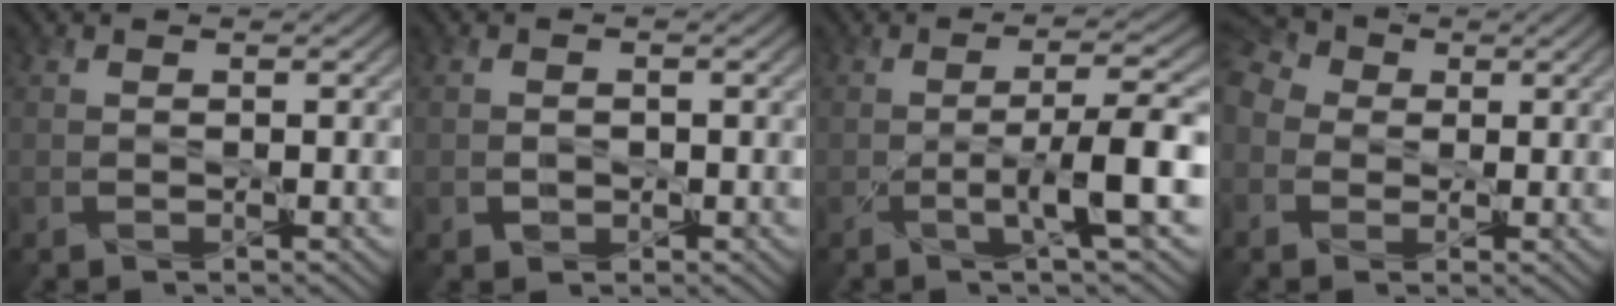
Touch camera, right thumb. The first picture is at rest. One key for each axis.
{"total": 1.1, "fx": -0.3, "fy": 0.9, "fz": 0.5, "tx": -0.009, "ty": -0.005, "tz": -0.007}
{"total": 5.7, "fx": -1.4, "fy": 0.5, "fz": 5.5, "tx": -0.092, "ty": 0.008, "tz": -0.031}
{"total": 7.7, "fx": -0.4, "fy": 6.4, "fz": 4.2, "tx": -0.140, "ty": 0.003, "tz": -0.025}